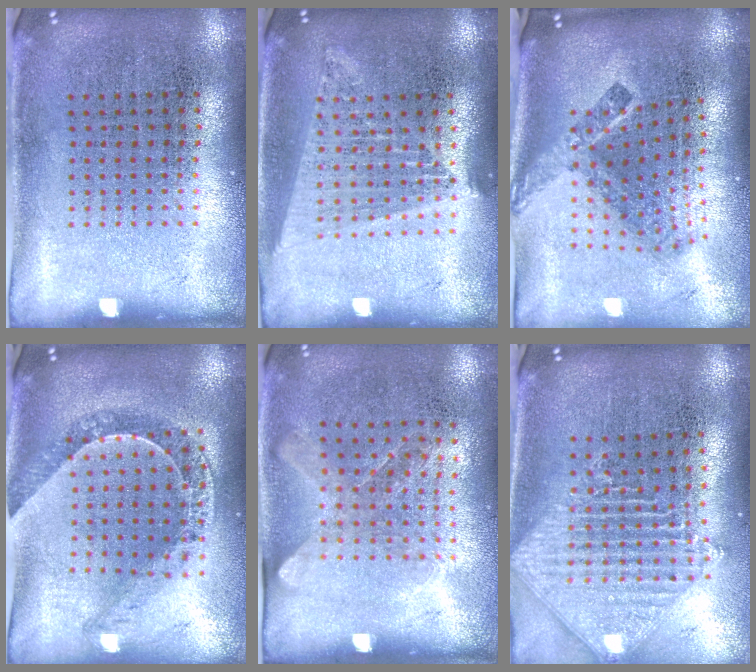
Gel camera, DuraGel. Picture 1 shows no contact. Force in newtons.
{"total": 1.7, "press": 1.6, "slide": 0.7}
{"total": 2.4, "press": 1.6, "slide": 1.9}
{"total": 1.0, "press": 1.0, "slide": 0.3}
{"total": 1.2, "press": 1.0, "slide": 0.7}
{"total": 2.0, "press": 1.6, "slide": 1.2}